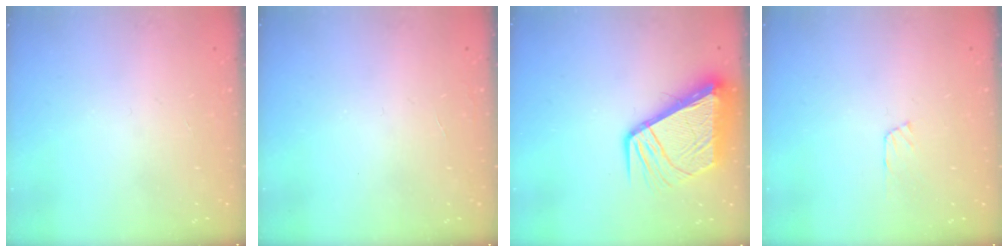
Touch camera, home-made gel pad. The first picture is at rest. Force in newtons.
{"total": 0.0}
{"total": 12.3, "press": 12.2, "slide": 1.6}
{"total": 6.5, "press": 6.4, "slide": 0.7}